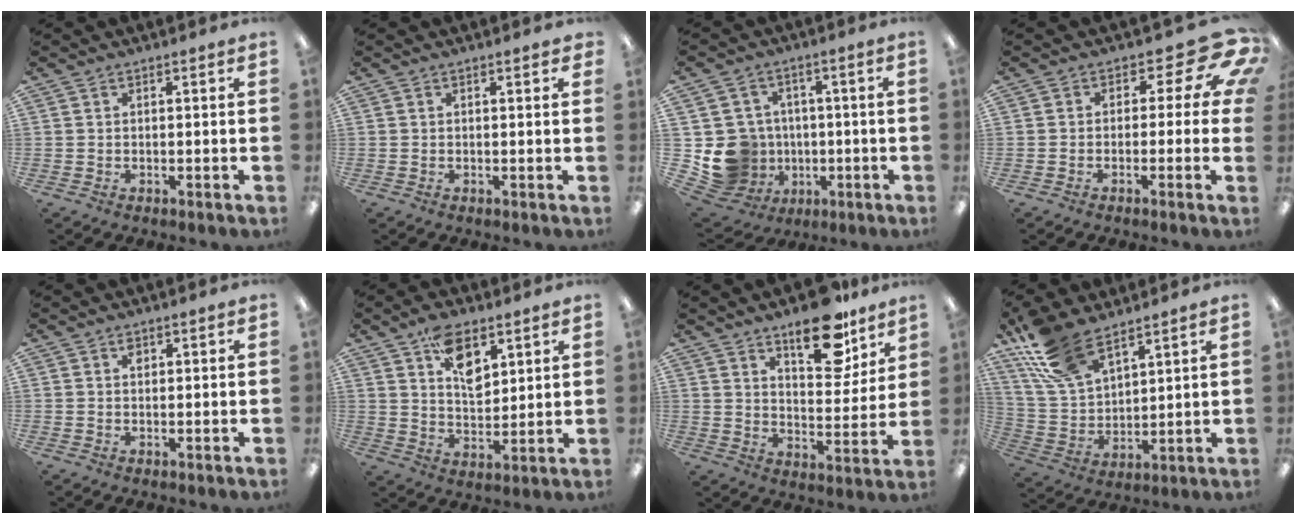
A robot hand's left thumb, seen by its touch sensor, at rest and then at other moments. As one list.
[{"total": 0.7, "force": [0.5, 0.3, 0.4], "torque": [0.000, -0.001, 0.006]}, {"total": 12.2, "force": [-1.7, 11.7, 2.9], "torque": [-0.077, 0.013, -0.008]}, {"total": 11.2, "force": [4.3, 5.6, 8.6], "torque": [-0.113, -0.027, 0.073]}, {"total": 1.2, "force": [0.7, 0.9, 0.5], "torque": [-0.004, -0.001, 0.012]}, {"total": 10.2, "force": [5.7, 5.9, 6.1], "torque": [-0.085, -0.022, 0.101]}, {"total": 15.0, "force": [10.8, 6.3, 8.3], "torque": [-0.103, -0.063, 0.184]}, {"total": 15.1, "force": [11.4, 6.7, 7.4], "torque": [-0.171, -0.043, 0.219]}]